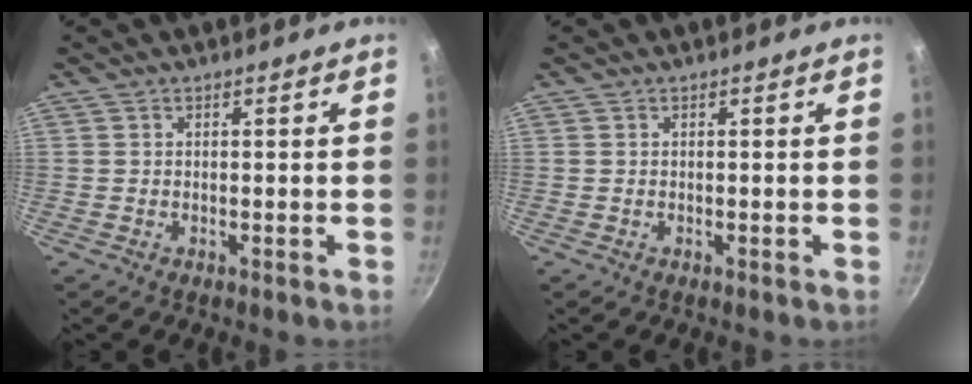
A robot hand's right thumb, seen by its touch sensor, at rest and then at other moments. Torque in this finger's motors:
{"motor_torque": [0.00, 0.00, -0.01, -0.02, 0.04]}